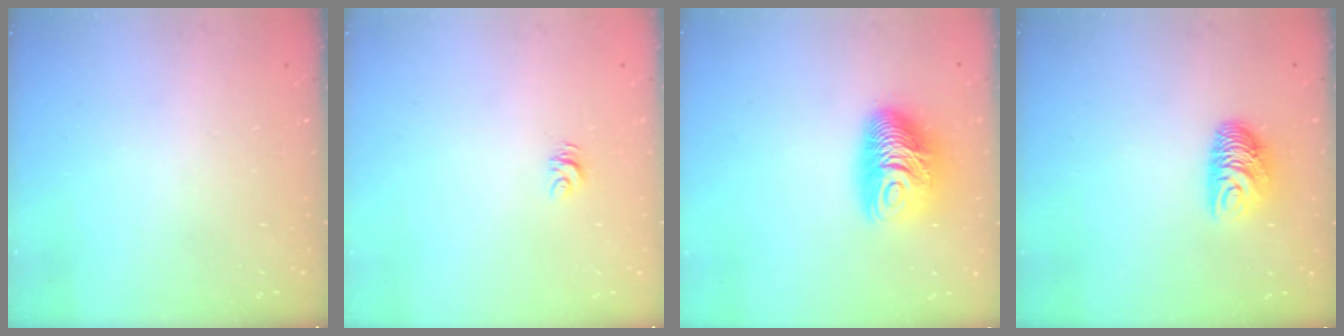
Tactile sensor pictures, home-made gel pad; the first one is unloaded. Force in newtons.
{"total": 3.7, "press": 3.7, "slide": 0.1}
{"total": 12.1, "press": 12.1, "slide": 1.0}
{"total": 8.4, "press": 8.4, "slide": 0.3}